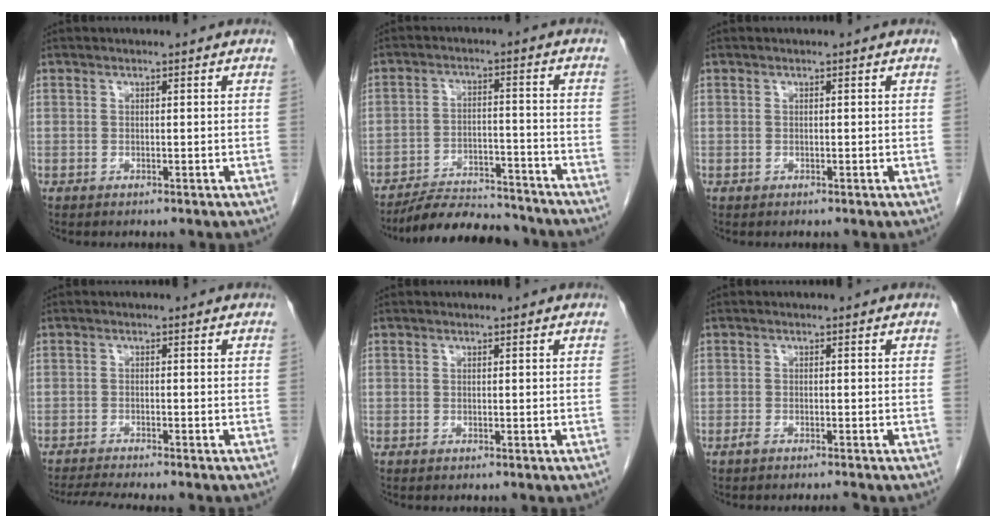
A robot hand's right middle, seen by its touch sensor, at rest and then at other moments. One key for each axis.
{"total": 11.3, "fx": -10.7, "fy": 2.0, "fz": 3.0, "tx": -0.042, "ty": 0.002, "tz": -0.166}
{"total": 0.0}
{"total": 6.0, "fx": -5.4, "fy": -0.3, "fz": 2.7, "tx": -0.041, "ty": -0.016, "tz": -0.085}
{"total": 0.0}
{"total": 1.6, "fx": -1.5, "fy": 0.1, "fz": 0.8, "tx": -0.017, "ty": -0.004, "tz": -0.025}